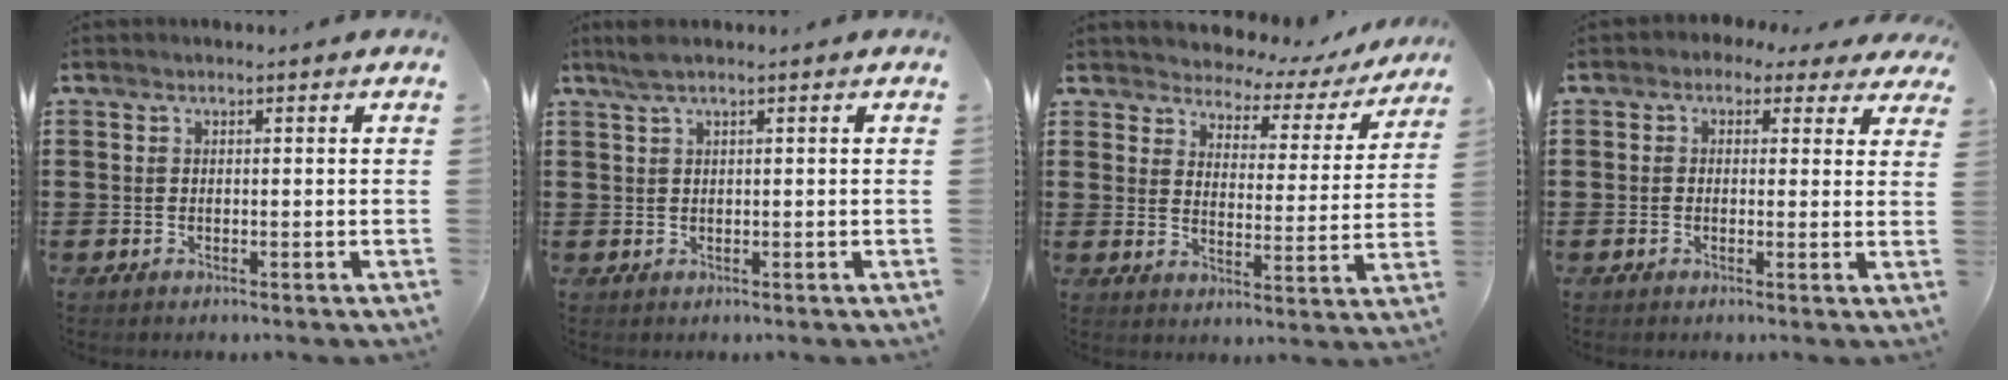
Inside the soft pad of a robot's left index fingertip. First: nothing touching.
{"total": 1.7, "force": [1.0, 0.0, 1.4], "torque": [-0.029, 0.000, 0.018]}
{"total": 3.2, "force": [3.0, 1.1, 0.2], "torque": [-0.027, -0.024, 0.044]}
{"total": 2.0, "force": [0.7, 1.6, 0.9], "torque": [-0.025, 0.010, 0.011]}